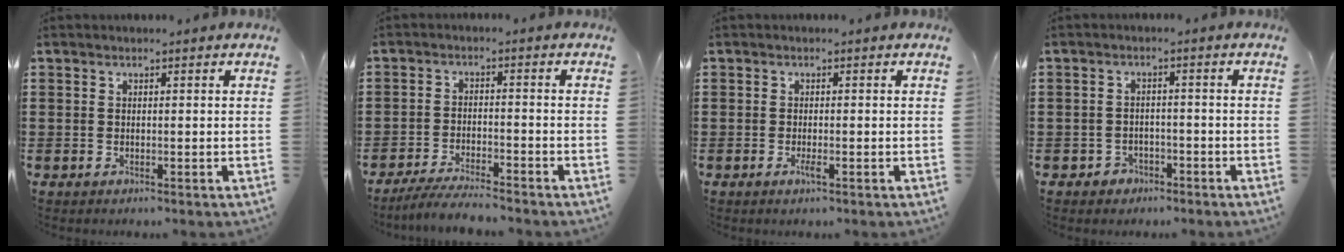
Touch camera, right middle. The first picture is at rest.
{"total": 4.6, "force": [-4.4, -0.1, 1.5], "torque": [-0.033, -0.009, -0.086]}
{"total": 1.1, "force": [-0.5, 0.1, 1.0], "torque": [-0.017, -0.002, -0.009]}
{"total": 2.0, "force": [-1.8, 1.0, 0.0], "torque": [-0.010, -0.001, -0.039]}